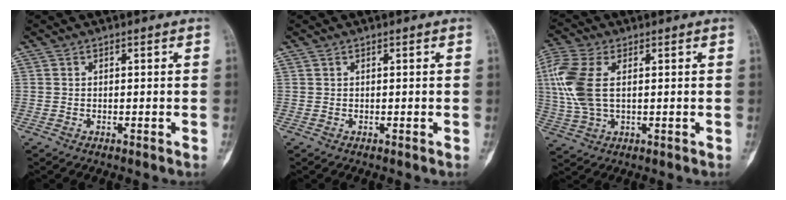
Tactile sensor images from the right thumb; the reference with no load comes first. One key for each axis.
{"total": 0.0}
{"total": 11.7, "fx": 2.0, "fy": 6.5, "fz": 9.5, "tx": -0.239, "ty": 0.008, "tz": 0.040}